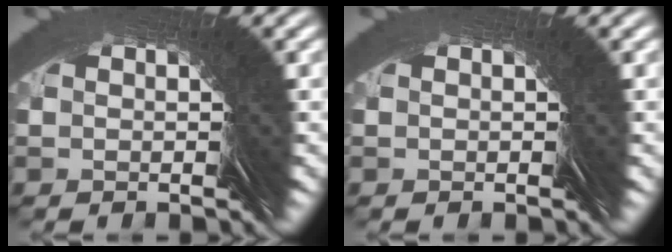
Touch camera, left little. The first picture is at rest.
{"total": 0.0}